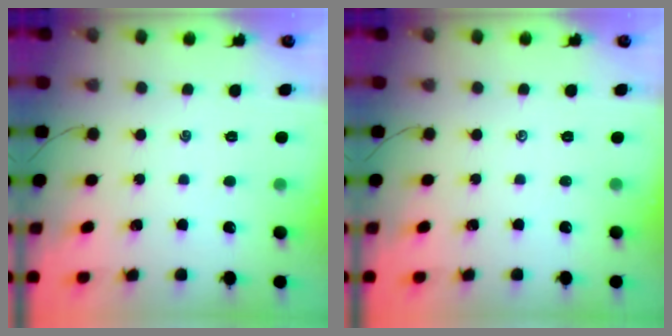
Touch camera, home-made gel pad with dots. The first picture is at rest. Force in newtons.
{"total": 0.0}